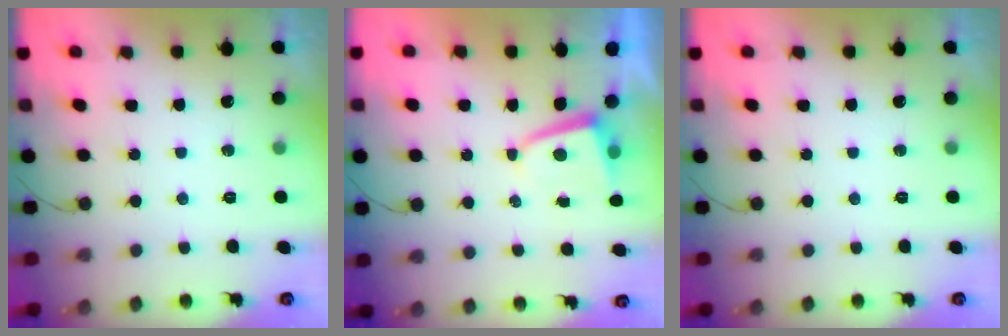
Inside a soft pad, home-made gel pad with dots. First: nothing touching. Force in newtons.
{"total": 2.0, "press": 1.9, "slide": 0.3}
{"total": 0.0}